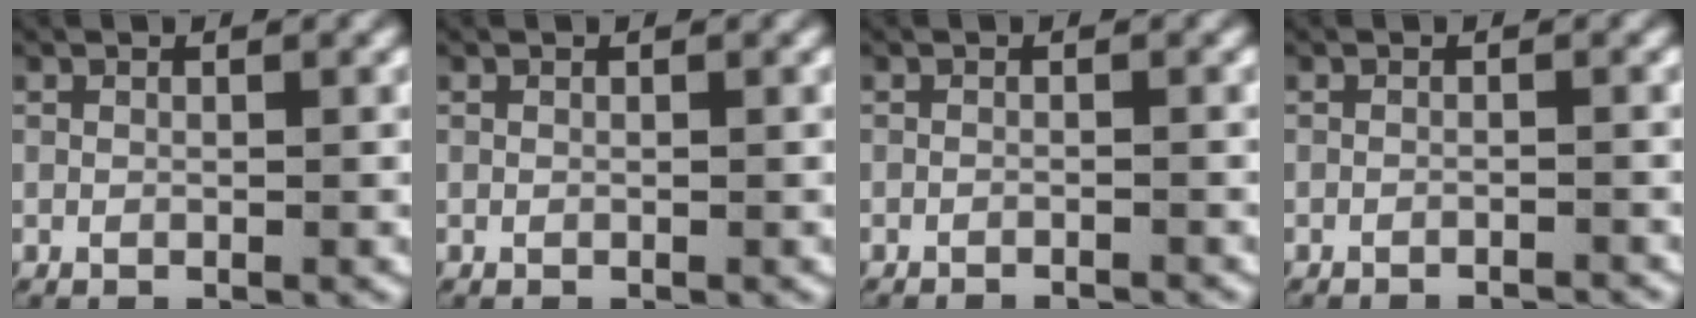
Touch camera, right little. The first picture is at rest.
{"total": 0.0}
{"total": 2.2, "force": [-2.2, 0.2, 0.2], "torque": [-0.005, -0.007, -0.032]}
{"total": 2.5, "force": [-2.5, 0.3, 0.3], "torque": [-0.002, -0.006, -0.038]}